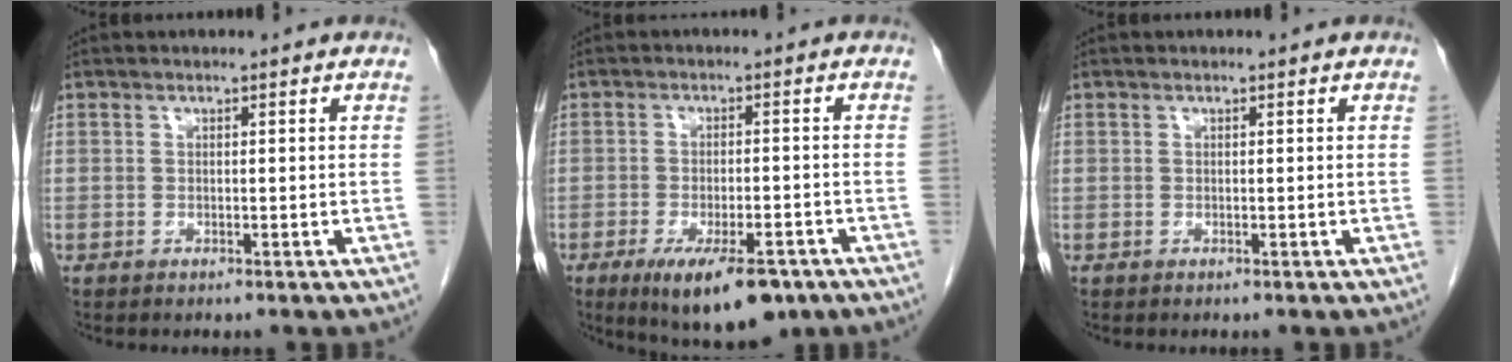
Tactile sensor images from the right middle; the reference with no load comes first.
{"total": 11.4, "force": [-7.2, 3.9, 7.9], "torque": [-0.123, -0.013, -0.104]}
{"total": 0.0}